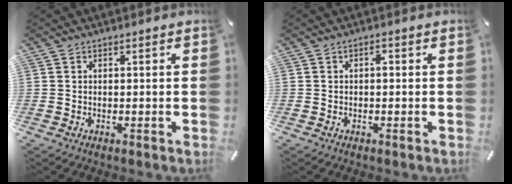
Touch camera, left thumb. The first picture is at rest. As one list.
[{"total": 1.2, "force": [-0.1, 0.7, 1.0], "torque": [-0.021, 0.005, -0.004]}]